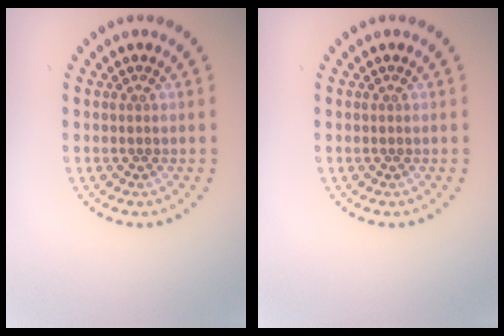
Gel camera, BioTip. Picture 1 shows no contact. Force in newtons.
{"total": 0.0}